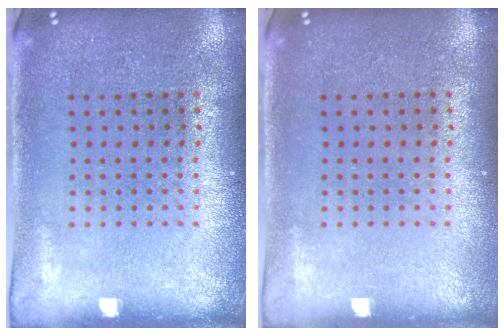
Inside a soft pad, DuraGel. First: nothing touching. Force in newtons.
{"total": 0.0}